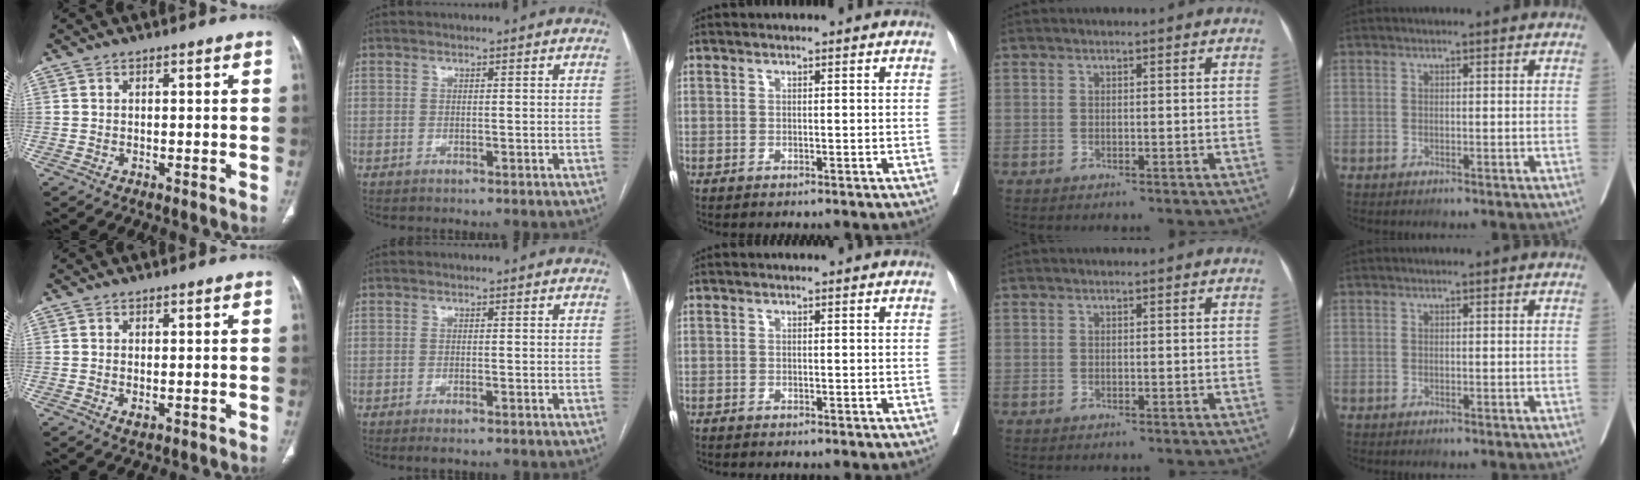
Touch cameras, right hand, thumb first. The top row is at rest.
{"thumb": {"total": 1.1, "force": [-0.2, 0.6, 0.9], "torque": [-0.020, -0.006, 0.001]}, "index": {"total": 1.7, "force": [-1.2, 0.2, 1.2], "torque": [-0.020, -0.004, -0.017]}, "middle": {"total": 0.6, "force": [-0.3, -0.3, -0.4], "torque": [0.007, 0.003, -0.010]}}